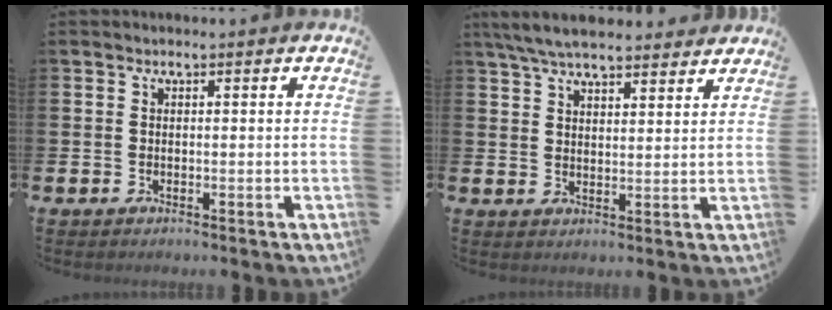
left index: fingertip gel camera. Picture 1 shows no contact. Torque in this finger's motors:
{"motor_torque": [0.96, -1.18, 0.49, 0.21]}